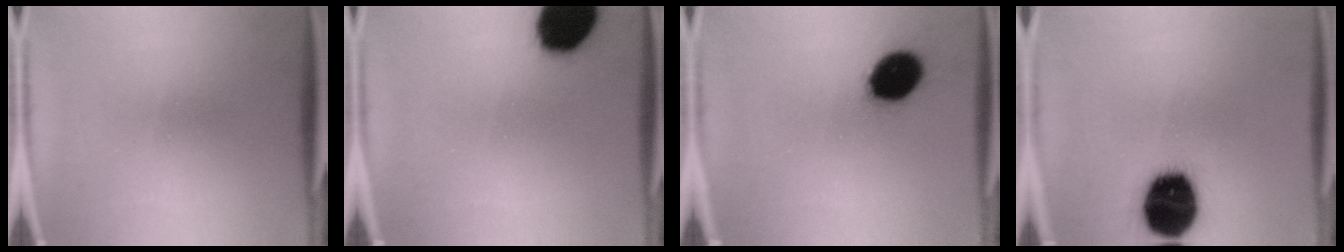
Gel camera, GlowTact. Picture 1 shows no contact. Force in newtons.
{"total": 16.9}
{"total": 12.4}
{"total": 19.8}